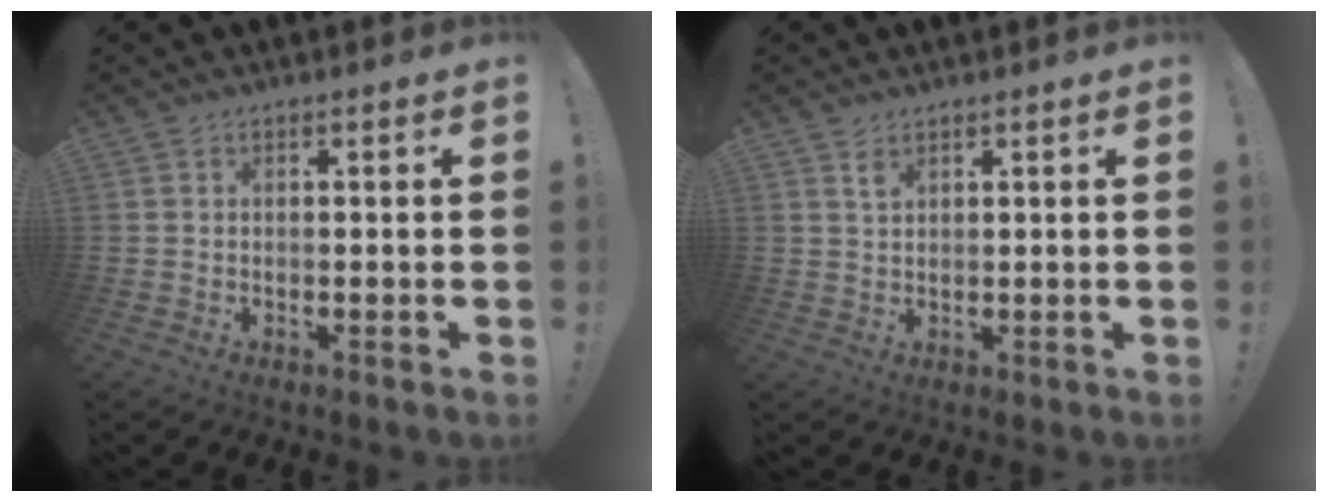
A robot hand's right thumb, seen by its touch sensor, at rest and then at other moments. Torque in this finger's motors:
{"motor_torque": [-0.08, 0.12, 0.13, -0.14, -0.02]}